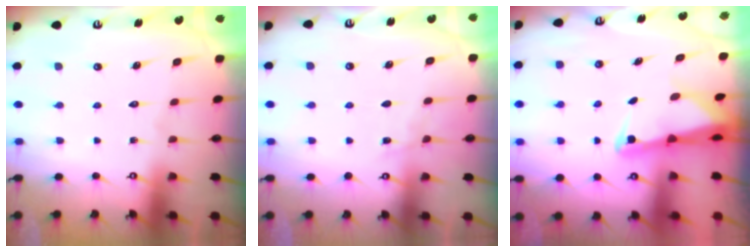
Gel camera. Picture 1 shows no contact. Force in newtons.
{"total": 3.1, "press": 3.1, "slide": 0.4}
{"total": 2.5, "press": 2.5, "slide": 0.5}